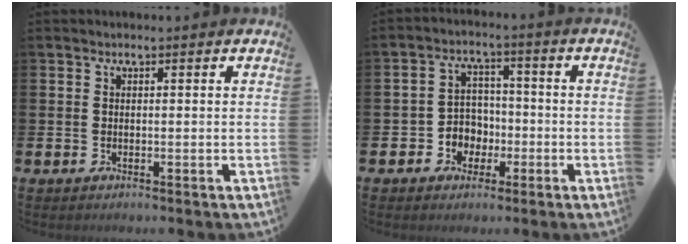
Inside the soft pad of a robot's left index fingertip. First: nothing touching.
{"total": 4.1, "force": [-1.1, 3.9, 0.9], "torque": [-0.025, 0.002, -0.029]}